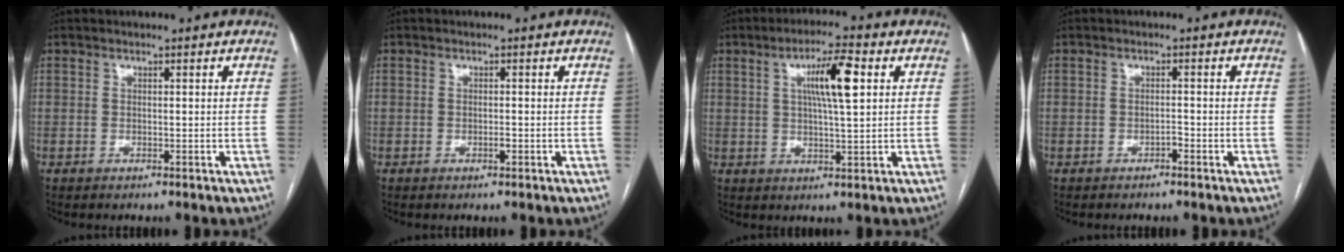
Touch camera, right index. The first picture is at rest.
{"total": 0.8, "force": [-0.3, 0.3, 0.7], "torque": [-0.015, 0.000, -0.005]}
{"total": 7.9, "force": [2.3, 0.9, 7.5], "torque": [-0.133, 0.009, 0.039]}
{"total": 1.0, "force": [-0.7, 0.3, 0.6], "torque": [-0.011, 0.001, -0.012]}